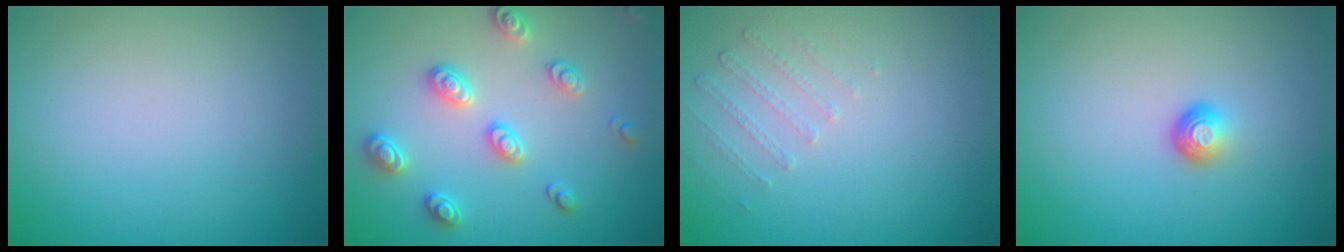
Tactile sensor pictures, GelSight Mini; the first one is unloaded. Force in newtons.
{"total": 3.0, "press": 2.9, "slide": 0.6}
{"total": 1.1, "press": 0.7, "slide": 0.8}
{"total": 1.6, "press": 1.0, "slide": 1.2}